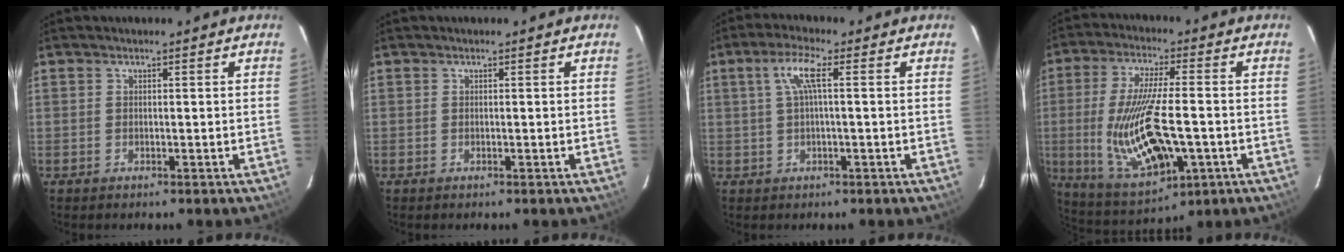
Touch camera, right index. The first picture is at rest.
{"total": 0.0}
{"total": 4.8, "force": [0.8, 0.5, 4.7], "torque": [-0.094, 0.008, 0.018]}
{"total": 18.4, "force": [-3.6, 6.7, 16.7], "torque": [-0.335, -0.025, -0.044]}